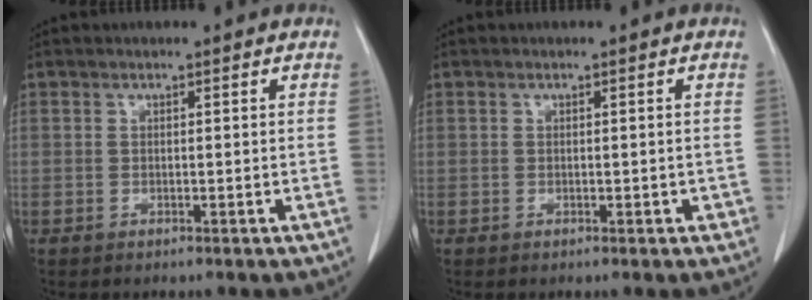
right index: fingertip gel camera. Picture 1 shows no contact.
{"total": 1.1, "force": [-0.2, 0.6, 0.9], "torque": [-0.008, 0.002, -0.001]}